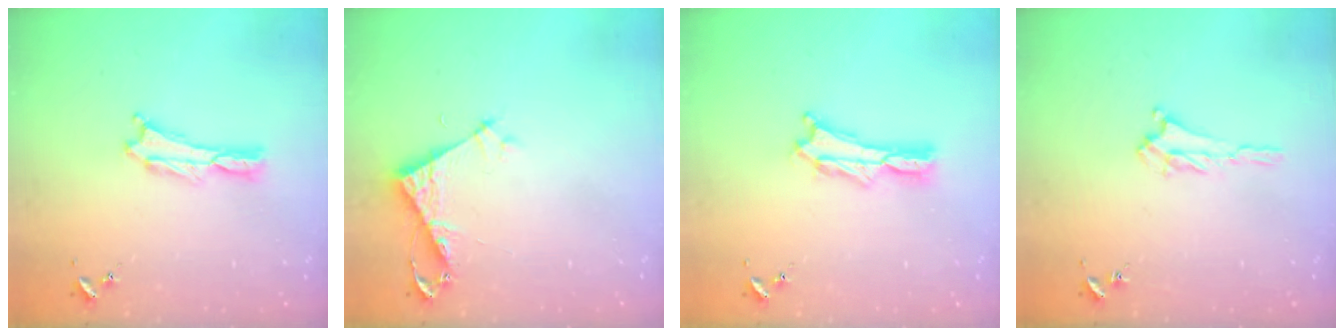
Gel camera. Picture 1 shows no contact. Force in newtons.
{"total": 4.9, "press": 4.9, "slide": 0.2}
{"total": 2.0, "press": 2.0, "slide": 0.3}
{"total": 2.0, "press": 2.0, "slide": 0.5}